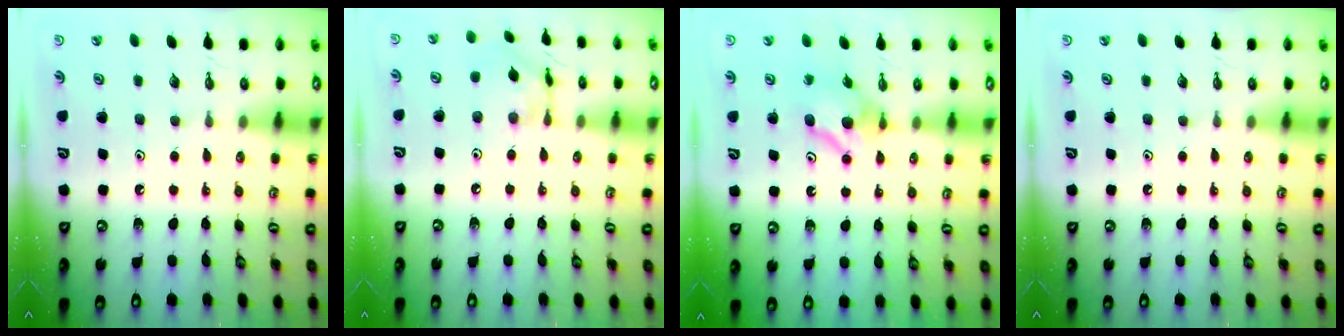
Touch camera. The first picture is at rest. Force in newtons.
{"total": 8.0, "press": 8.0, "slide": 0.3}
{"total": 7.6, "press": 7.5, "slide": 0.6}
{"total": 0.0}